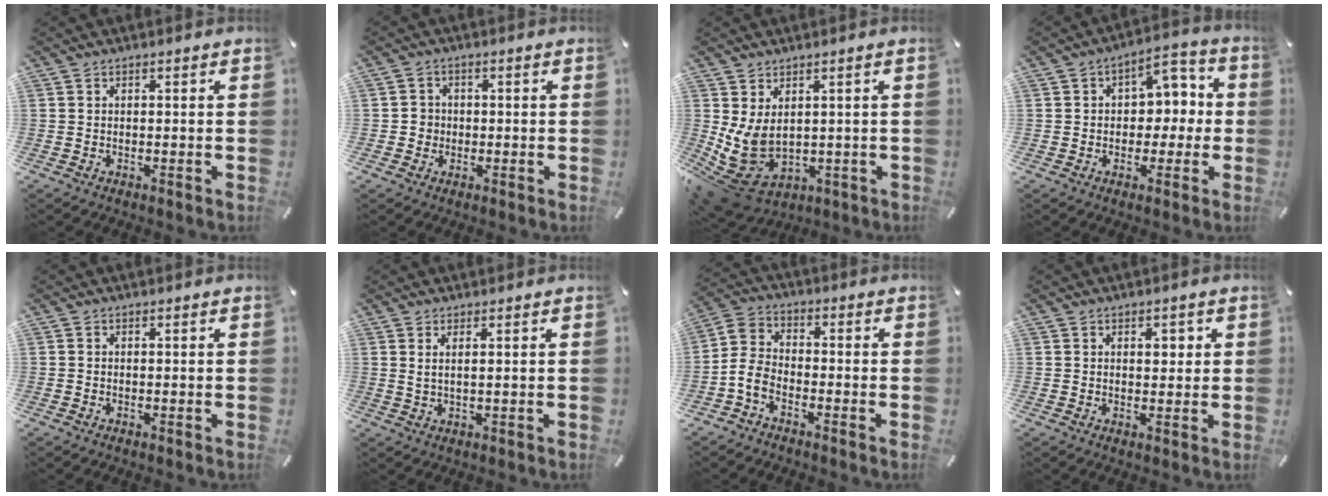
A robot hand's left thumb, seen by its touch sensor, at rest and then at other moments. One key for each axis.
{"total": 3.0, "fx": -0.7, "fy": 2.9, "fz": 0.5, "tx": -0.012, "ty": 0.004, "tz": -0.015}
{"total": 9.1, "fx": 0.6, "fy": 7.1, "fz": 5.6, "tx": -0.153, "ty": -0.019, "tz": 0.017}
{"total": 7.8, "fx": -0.1, "fy": 6.5, "fz": 4.3, "tx": -0.039, "ty": 0.004, "tz": -0.008}
{"total": 0.0}
{"total": 2.0, "fx": 1.2, "fy": 0.0, "fz": 1.6, "tx": -0.036, "ty": -0.004, "tz": 0.022}
{"total": 6.0, "fx": -4.0, "fy": 3.5, "fz": 3.0, "tx": -0.074, "ty": 0.006, "tz": -0.076}
{"total": 2.1, "fx": 0.8, "fy": 1.7, "fz": 1.1, "tx": -0.001, "ty": -0.006, "tz": 0.007}